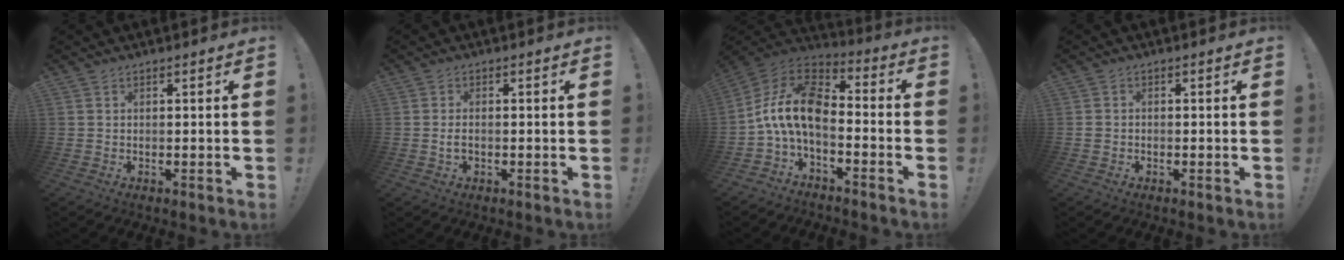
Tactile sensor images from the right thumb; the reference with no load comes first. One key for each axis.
{"total": 1.7, "fx": -0.3, "fy": 0.7, "fz": 1.5, "tx": -0.027, "ty": 0.003, "tz": -0.005}
{"total": 14.8, "fx": -1.6, "fy": 8.4, "fz": 12.0, "tx": -0.230, "ty": 0.014, "tz": -0.021}
{"total": 1.5, "fx": -0.9, "fy": 1.0, "fz": 0.7, "tx": -0.010, "ty": 0.006, "tz": -0.015}